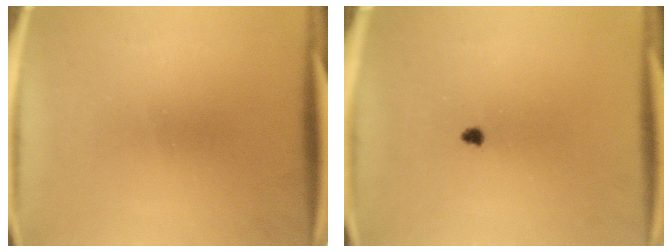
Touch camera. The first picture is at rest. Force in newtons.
{"total": 1.0}